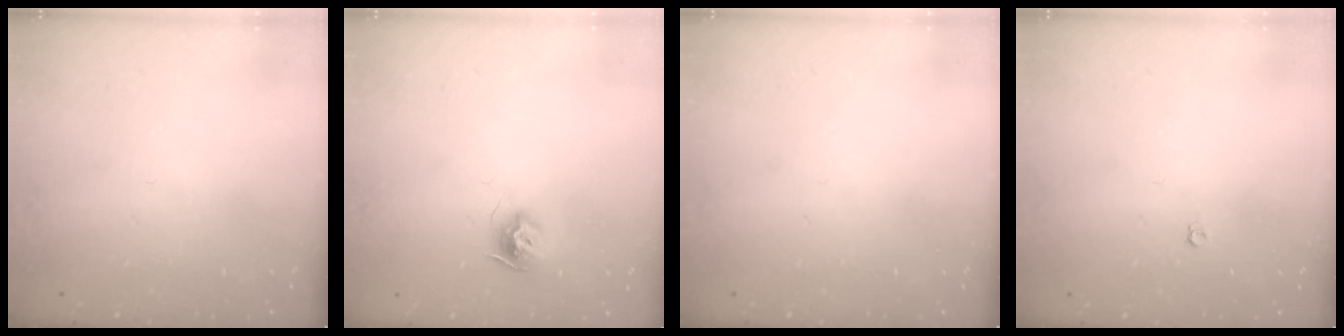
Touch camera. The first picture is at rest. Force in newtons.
{"total": 8.1, "press": 8.1, "slide": 0.2}
{"total": 0.0}
{"total": 3.6, "press": 3.6, "slide": 0.6}